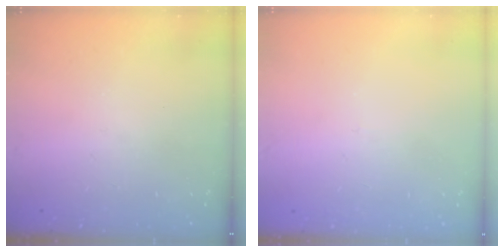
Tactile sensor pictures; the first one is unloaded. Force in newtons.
{"total": 2.7, "press": 2.7, "slide": 0.3}